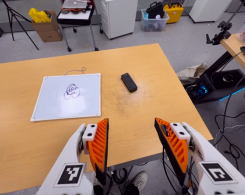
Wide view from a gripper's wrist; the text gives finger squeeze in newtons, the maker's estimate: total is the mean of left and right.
{"total": 0.0}